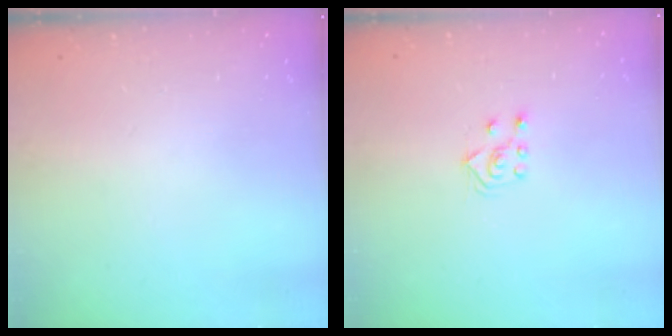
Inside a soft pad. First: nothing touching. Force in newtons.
{"total": 5.7, "press": 5.7, "slide": 0.8}